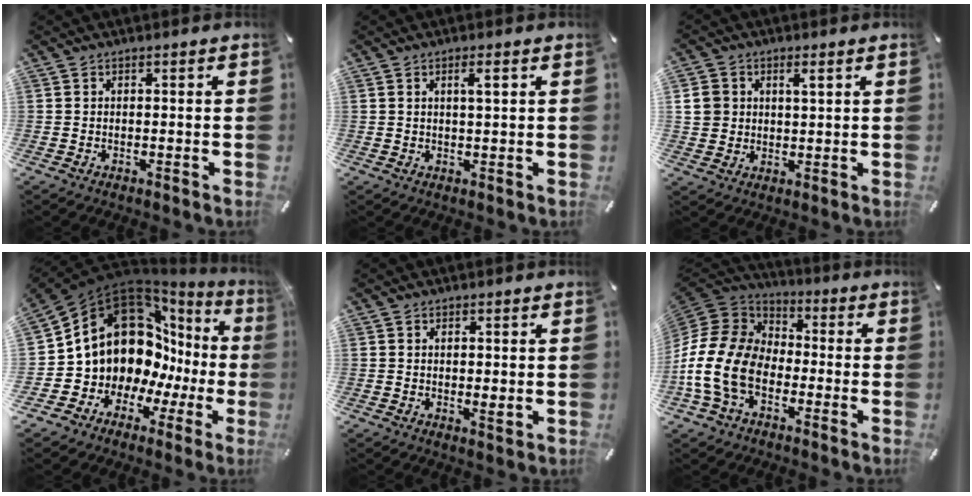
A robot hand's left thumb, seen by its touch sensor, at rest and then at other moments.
{"total": 2.8, "force": [1.0, 0.6, 2.5], "torque": [-0.050, 0.005, 0.015]}
{"total": 5.3, "force": [1.8, 4.4, 2.2], "torque": [-0.048, 0.000, 0.029]}
{"total": 17.0, "force": [4.9, 13.5, 9.0], "torque": [-0.160, -0.064, 0.105]}
{"total": 1.7, "force": [0.6, 0.6, 1.5], "torque": [-0.030, -0.002, 0.011]}
{"total": 16.6, "force": [-6.1, 11.8, 9.9], "torque": [-0.220, 0.030, -0.113]}